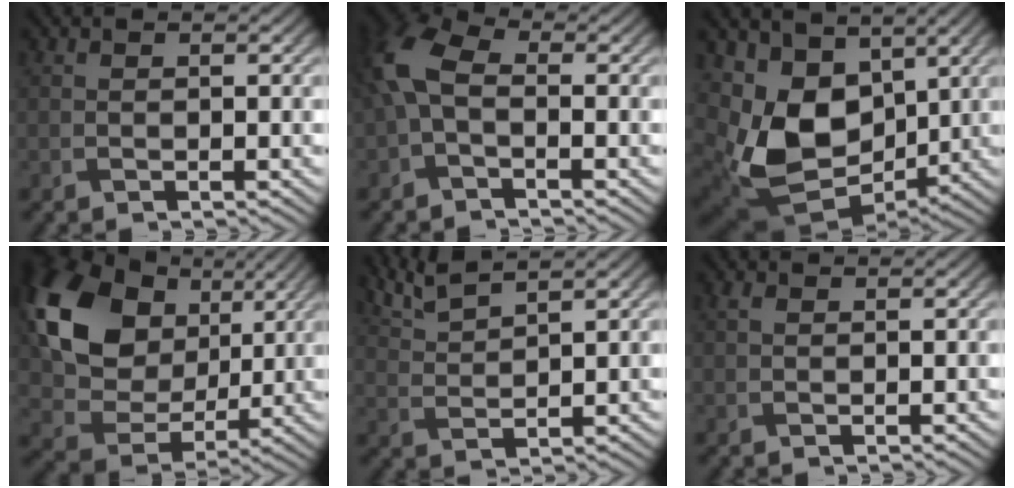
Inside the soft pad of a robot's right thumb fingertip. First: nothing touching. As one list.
[{"total": 6.6, "force": [-0.9, 3.6, 5.4], "torque": [-0.138, 0.013, -0.034]}, {"total": 12.4, "force": [1.0, 8.9, 8.6], "torque": [-0.214, -0.031, 0.021]}, {"total": 16.2, "force": [5.3, 11.9, 9.7], "torque": [-0.221, 0.017, 0.096]}, {"total": 5.0, "force": [4.1, 0.8, 2.7], "torque": [-0.061, 0.012, 0.089]}, {"total": 0.7, "force": [0.2, 0.4, 0.6], "torque": [-0.018, 0.000, 0.002]}]